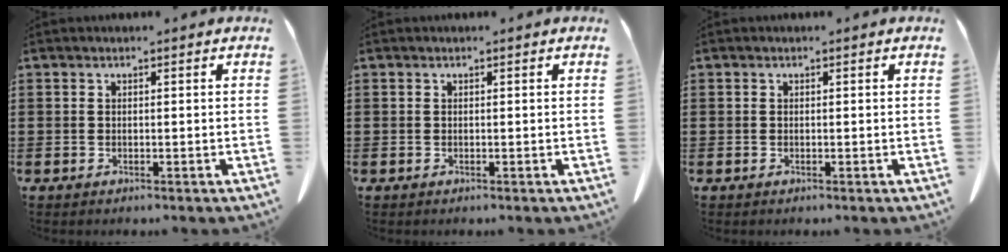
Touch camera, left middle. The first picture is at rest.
{"total": 0.0}
{"total": 0.0}